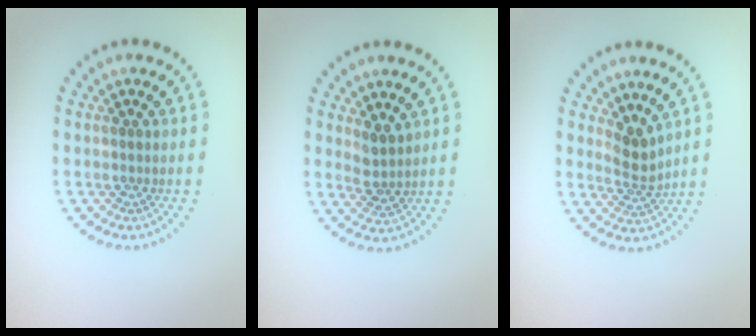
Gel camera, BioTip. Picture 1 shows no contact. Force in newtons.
{"total": 2.1, "press": 1.7, "slide": 1.2}
{"total": 2.5, "press": 1.7, "slide": 1.8}